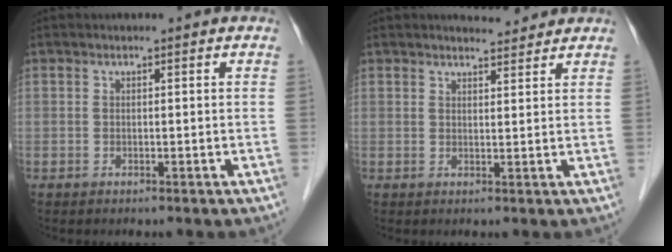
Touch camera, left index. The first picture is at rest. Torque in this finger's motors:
{"motor_torque": [0.58, -0.70, 0.14, 0.02]}